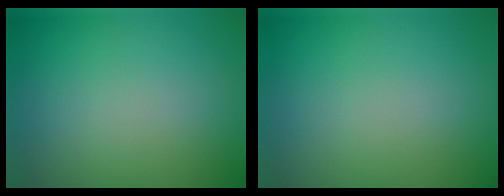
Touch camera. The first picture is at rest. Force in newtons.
{"total": 0.0}